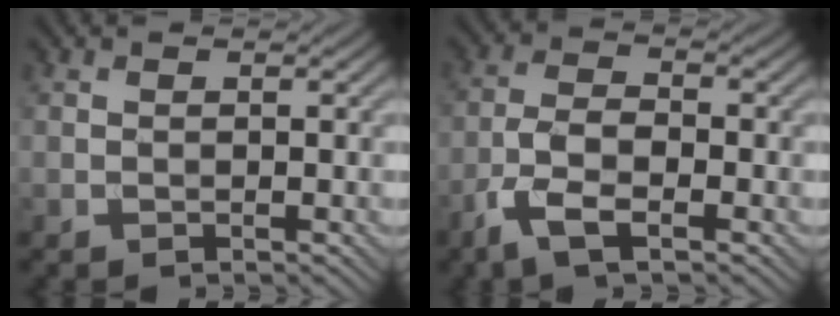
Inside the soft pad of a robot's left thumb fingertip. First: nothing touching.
{"total": 6.2, "force": [-3.6, 2.2, 4.6], "torque": [-0.103, -0.003, -0.079]}